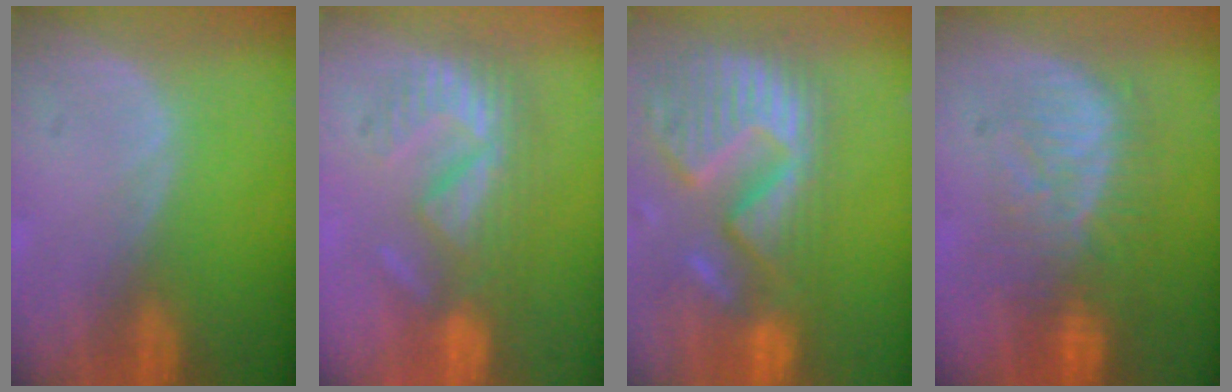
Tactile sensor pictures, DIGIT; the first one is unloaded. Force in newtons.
{"total": 9.2, "press": 8.0, "slide": 4.6}
{"total": 14.4, "press": 12.0, "slide": 7.9}
{"total": 9.3, "press": 8.8, "slide": 3.1}